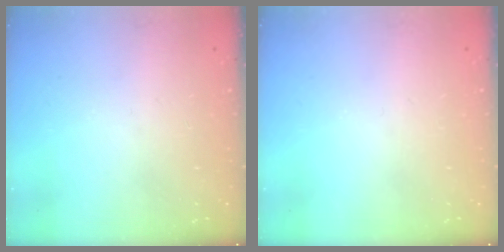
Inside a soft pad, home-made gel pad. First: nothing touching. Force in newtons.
{"total": 0.0}